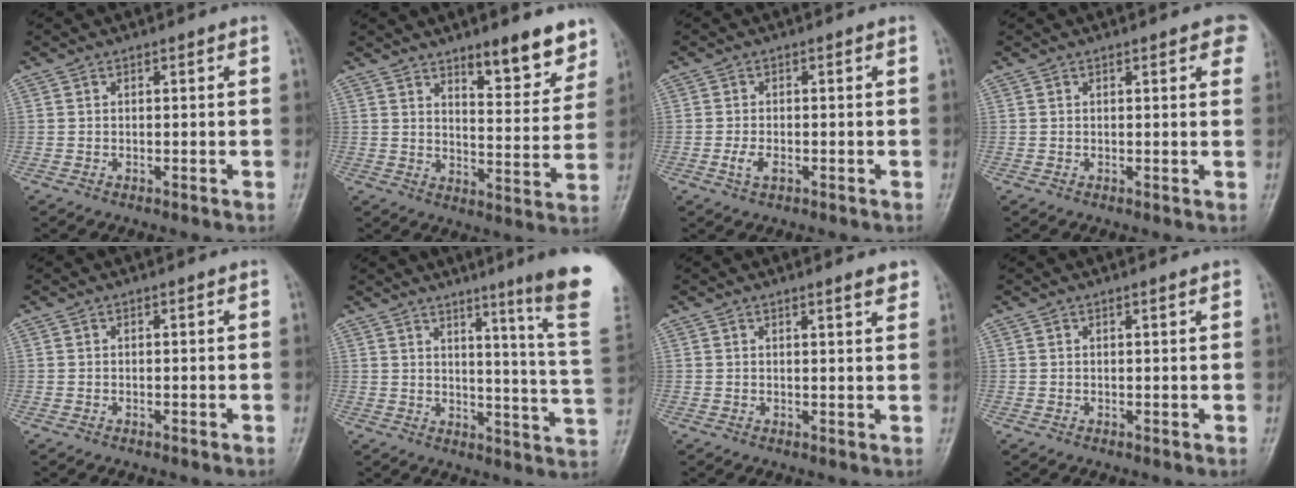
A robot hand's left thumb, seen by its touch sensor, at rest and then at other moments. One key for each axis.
{"total": 11.0, "fx": 7.9, "fy": 3.2, "fz": 6.9, "tx": -0.061, "ty": -0.055, "tz": 0.115}
{"total": 2.5, "fx": -0.9, "fy": 1.2, "fz": 2.0, "tx": -0.045, "ty": 0.006, "tz": -0.017}
{"total": 4.9, "fx": 2.7, "fy": 1.6, "fz": 3.7, "tx": -0.022, "ty": 0.001, "tz": 0.024}
{"total": 0.0}
{"total": 17.3, "fx": 10.8, "fy": -1.0, "fz": 13.5, "tx": -0.163, "ty": -0.089, "tz": 0.127}
{"total": 3.0, "fx": 2.2, "fy": 0.3, "fz": 2.0, "tx": -0.021, "ty": -0.012, "tz": 0.027}
{"total": 1.1, "fx": 0.7, "fy": 0.0, "fz": 0.8, "tx": -0.010, "ty": -0.001, "tz": 0.009}